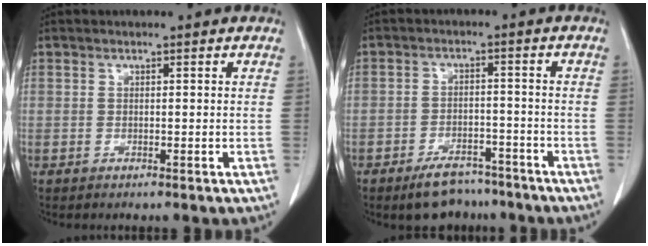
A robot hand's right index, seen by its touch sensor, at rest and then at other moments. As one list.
[{"total": 7.0, "force": [-5.6, 3.1, 2.7], "torque": [-0.042, 0.002, -0.085]}]